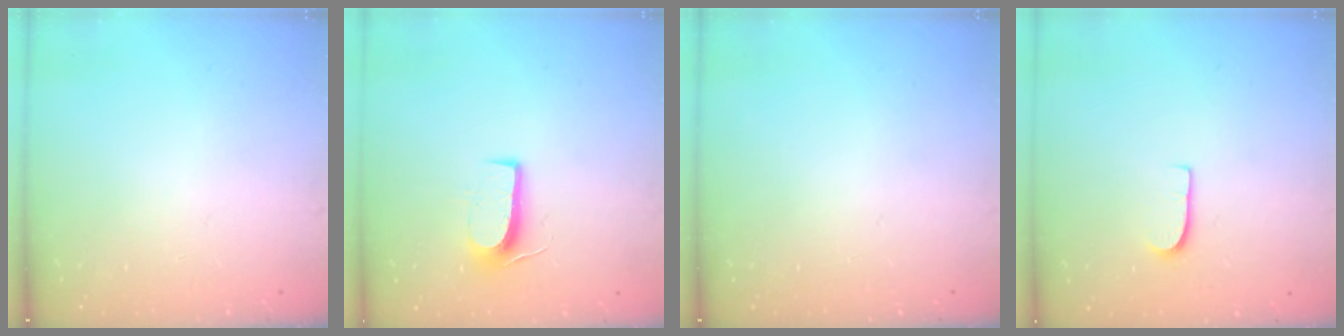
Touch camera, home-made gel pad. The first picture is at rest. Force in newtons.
{"total": 7.6, "press": 7.6, "slide": 0.5}
{"total": 0.0}
{"total": 6.7, "press": 6.7, "slide": 0.3}